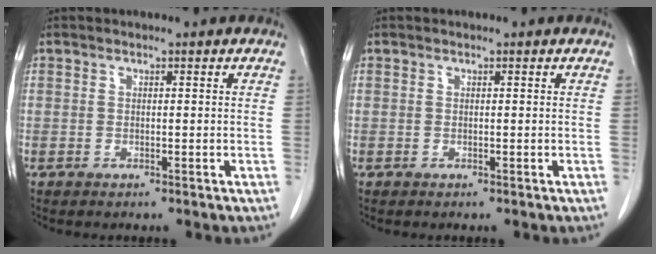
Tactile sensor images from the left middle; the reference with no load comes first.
{"total": 0.0}